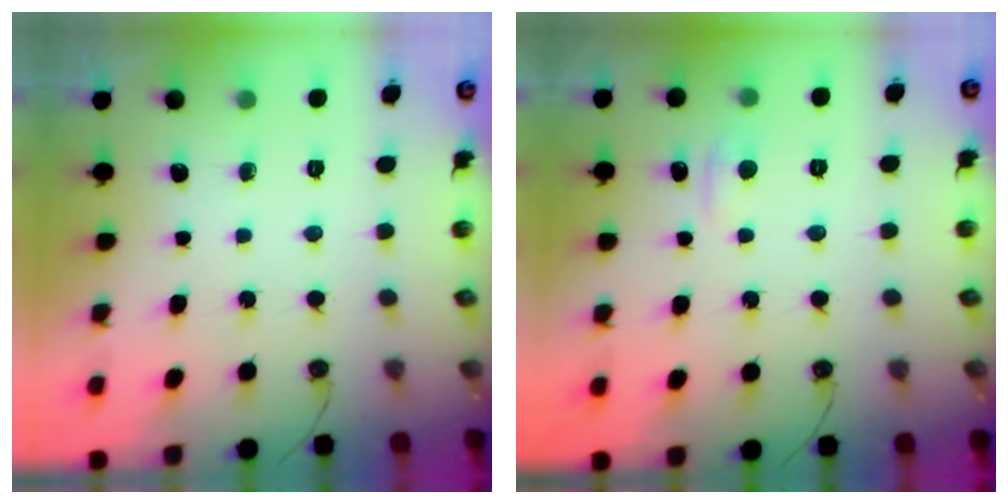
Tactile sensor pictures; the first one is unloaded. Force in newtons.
{"total": 1.2, "press": 1.0, "slide": 0.7}